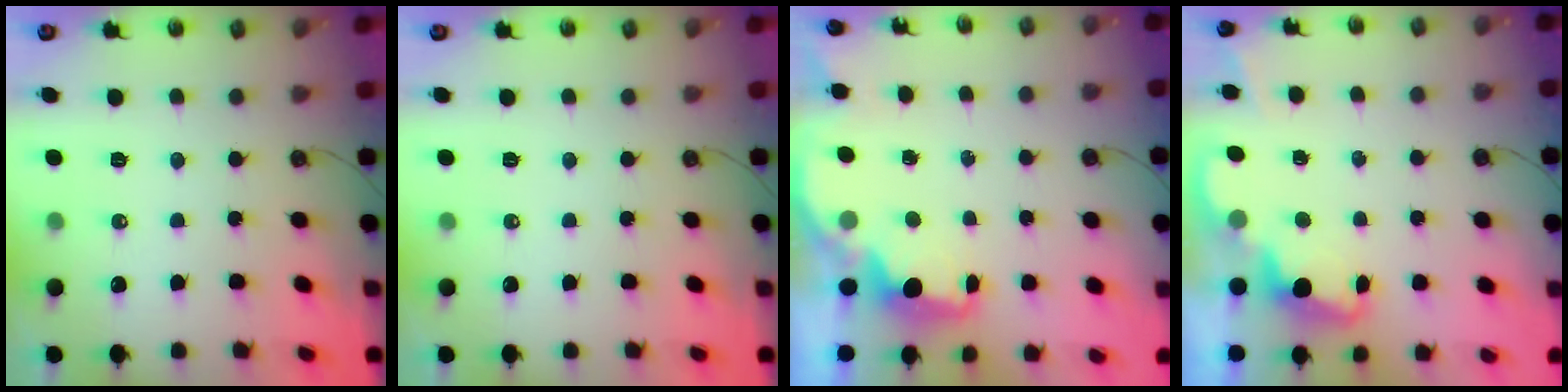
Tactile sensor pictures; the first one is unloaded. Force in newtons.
{"total": 0.0}
{"total": 2.2, "press": 2.1, "slide": 0.8}
{"total": 2.4, "press": 2.3, "slide": 0.5}